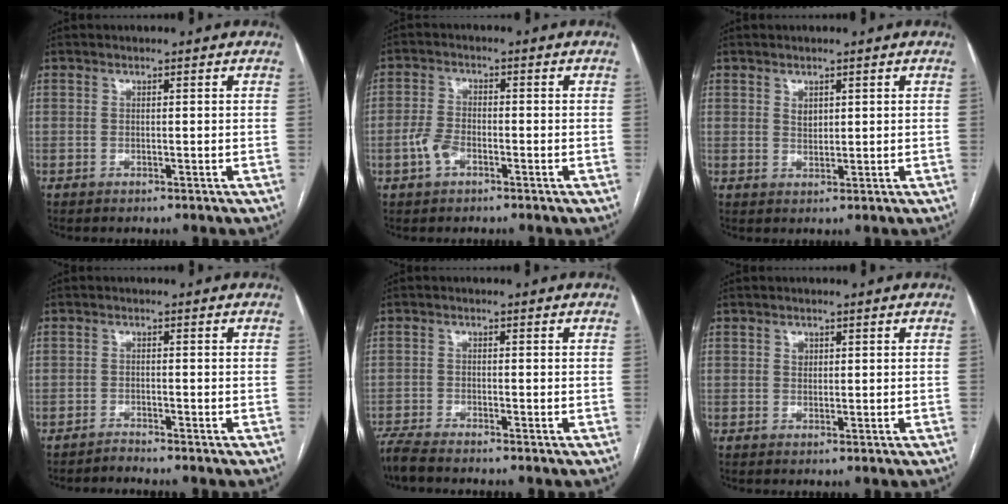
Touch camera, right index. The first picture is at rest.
{"total": 4.0, "force": [-1.9, 2.1, 2.8], "torque": [-0.065, 0.007, -0.037]}
{"total": 1.7, "force": [0.8, 1.1, 1.0], "torque": [-0.017, -0.002, 0.019]}
{"total": 1.3, "force": [-1.2, -0.5, -0.3], "torque": [0.004, -0.008, -0.021]}
{"total": 3.9, "force": [-3.6, -0.2, 1.5], "torque": [-0.031, -0.017, -0.068]}
{"total": 1.2, "force": [0.4, 0.9, 0.5], "torque": [-0.006, 0.000, 0.006]}